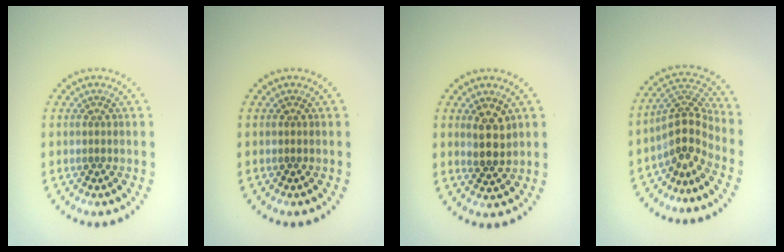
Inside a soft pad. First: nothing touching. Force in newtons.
{"total": 0.0}
{"total": 2.5, "press": 2.3, "slide": 0.9}
{"total": 3.6, "press": 2.7, "slide": 2.5}